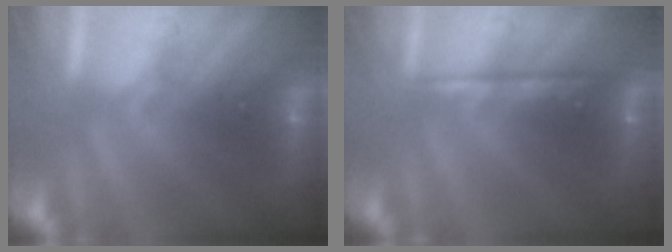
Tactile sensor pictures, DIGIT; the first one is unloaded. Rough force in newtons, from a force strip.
{"total": 2.1}